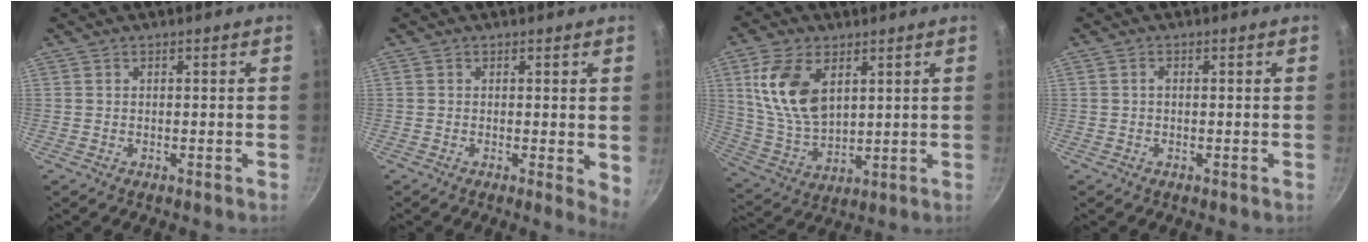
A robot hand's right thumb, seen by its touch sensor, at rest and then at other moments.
{"total": 3.3, "force": [0.2, 1.2, 3.1], "torque": [-0.035, -0.008, 0.002]}
{"total": 14.0, "force": [4.8, 8.3, 10.2], "torque": [-0.184, -0.024, 0.105]}
{"total": 0.7, "force": [0.0, 0.5, 0.5], "torque": [-0.009, 0.005, -0.001]}